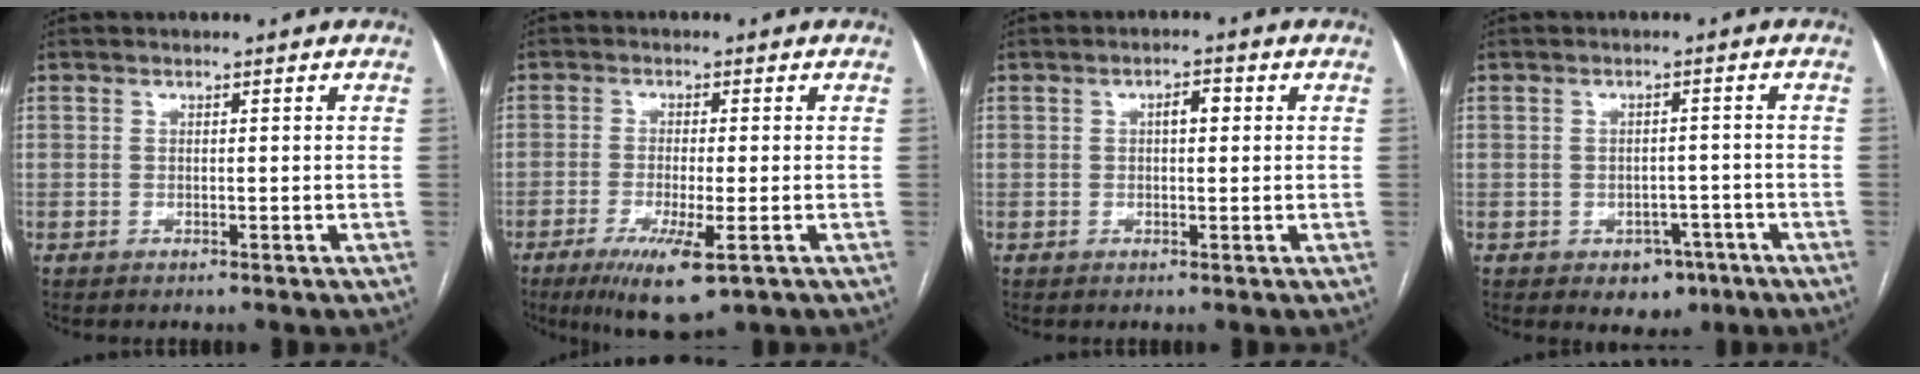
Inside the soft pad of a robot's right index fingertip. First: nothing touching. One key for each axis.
{"total": 8.0, "fx": -3.8, "fy": 1.3, "fz": 6.9, "tx": -0.125, "ty": -0.023, "tz": -0.058}
{"total": 2.3, "fx": 0.4, "fy": 1.0, "fz": 2.1, "tx": -0.033, "ty": 0.010, "tz": 0.006}
{"total": 4.5, "fx": -2.5, "fy": 3.2, "fz": 2.0, "tx": -0.015, "ty": 0.008, "tz": -0.023}